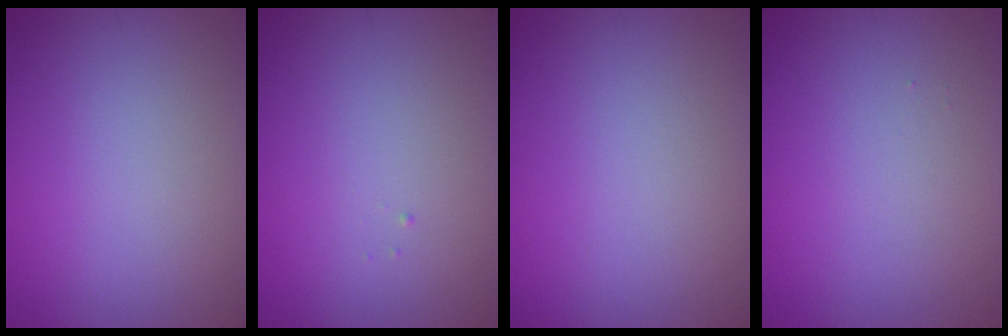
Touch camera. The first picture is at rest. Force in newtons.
{"total": 0.0}
{"total": 0.0}
{"total": 0.0}